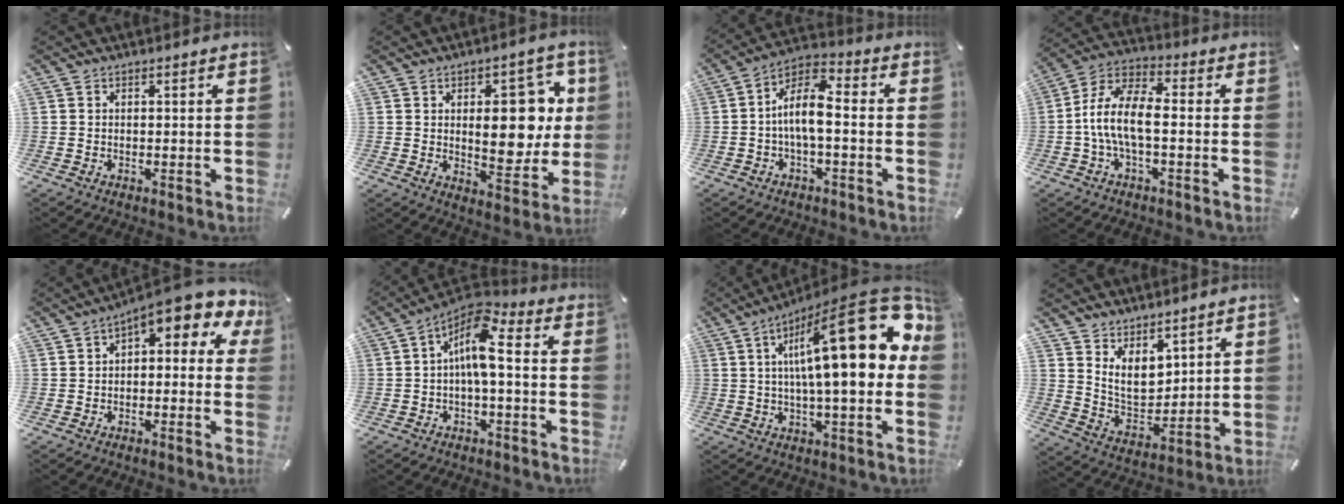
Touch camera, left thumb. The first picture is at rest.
{"total": 16.9, "force": [3.1, 9.1, 13.9], "torque": [-0.165, -0.009, 0.052]}
{"total": 10.0, "force": [-1.1, 4.1, 9.1], "torque": [-0.182, -0.001, -0.020]}
{"total": 10.4, "force": [-1.8, 4.4, 9.2], "torque": [-0.194, 0.001, -0.036]}
{"total": 8.3, "force": [4.1, 3.0, 6.5], "torque": [-0.100, -0.034, 0.069]}
{"total": 10.2, "force": [0.6, 4.4, 9.2], "torque": [-0.170, -0.006, 0.014]}
{"total": 26.0, "force": [6.8, 7.3, 24.1], "torque": [-0.367, -0.063, 0.102]}
{"total": 8.0, "force": [5.4, 5.1, 2.9], "torque": [-0.059, -0.041, 0.104]}